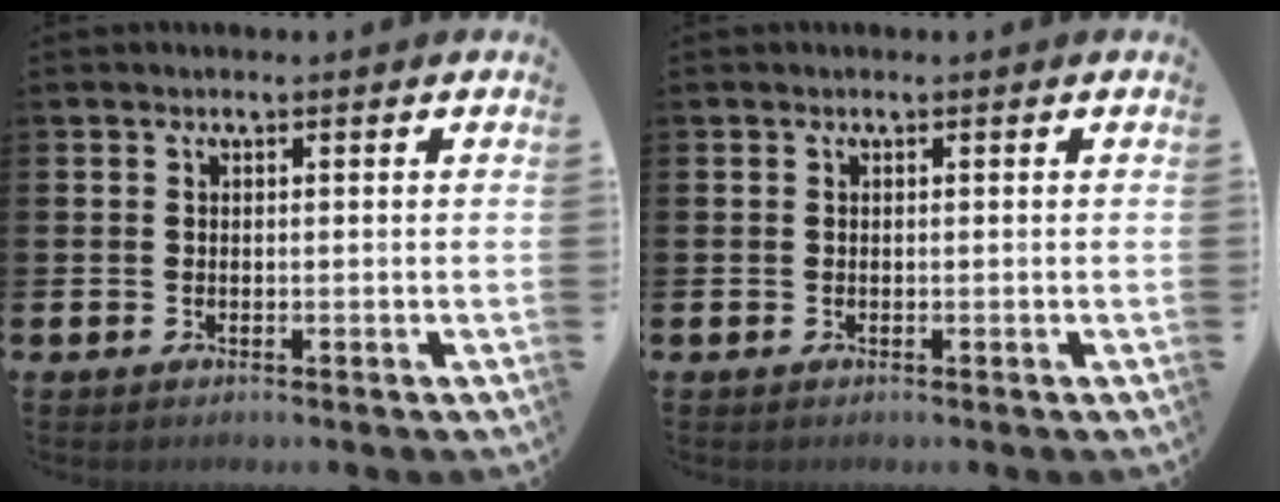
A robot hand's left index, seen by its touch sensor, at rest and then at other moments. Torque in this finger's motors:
{"motor_torque": [-0.03, 0.03, -0.02, 0.00]}